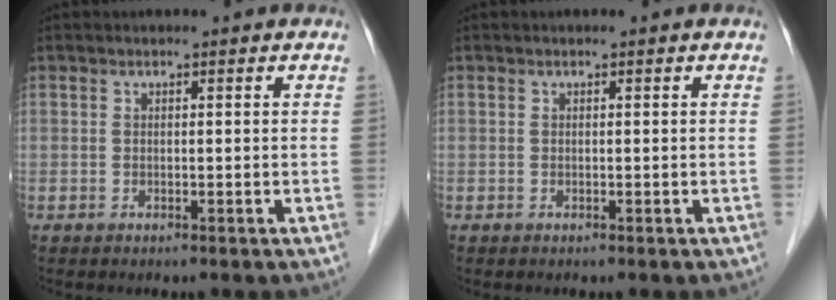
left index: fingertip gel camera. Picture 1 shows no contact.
{"total": 0.0}